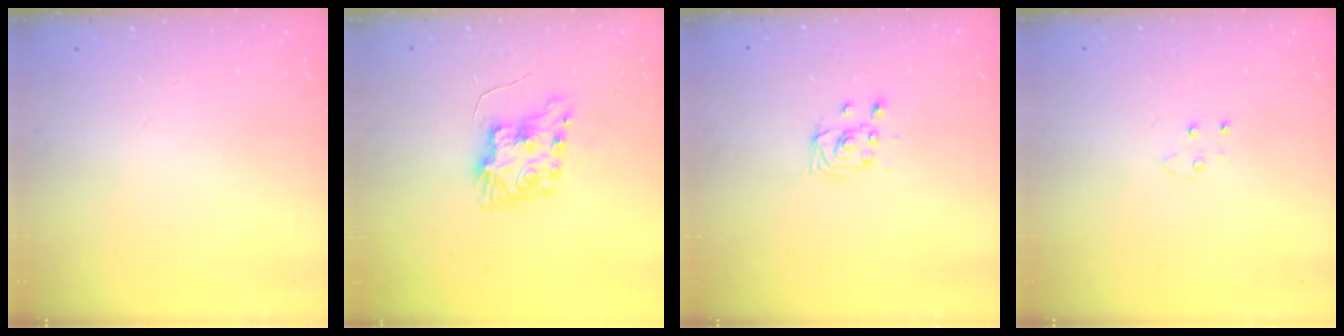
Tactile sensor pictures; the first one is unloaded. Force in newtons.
{"total": 8.4, "press": 8.4, "slide": 0.2}
{"total": 3.5, "press": 3.5, "slide": 0.4}
{"total": 3.1, "press": 3.1, "slide": 0.6}